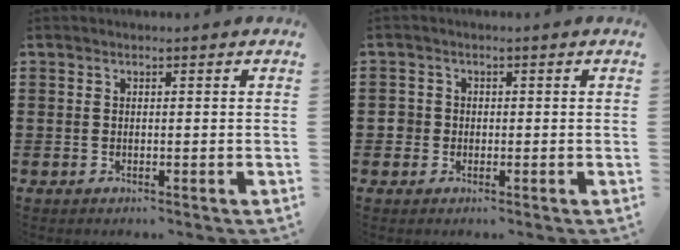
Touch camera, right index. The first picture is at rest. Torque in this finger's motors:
{"motor_torque": [0.28, -0.27, 0.00, 0.00]}